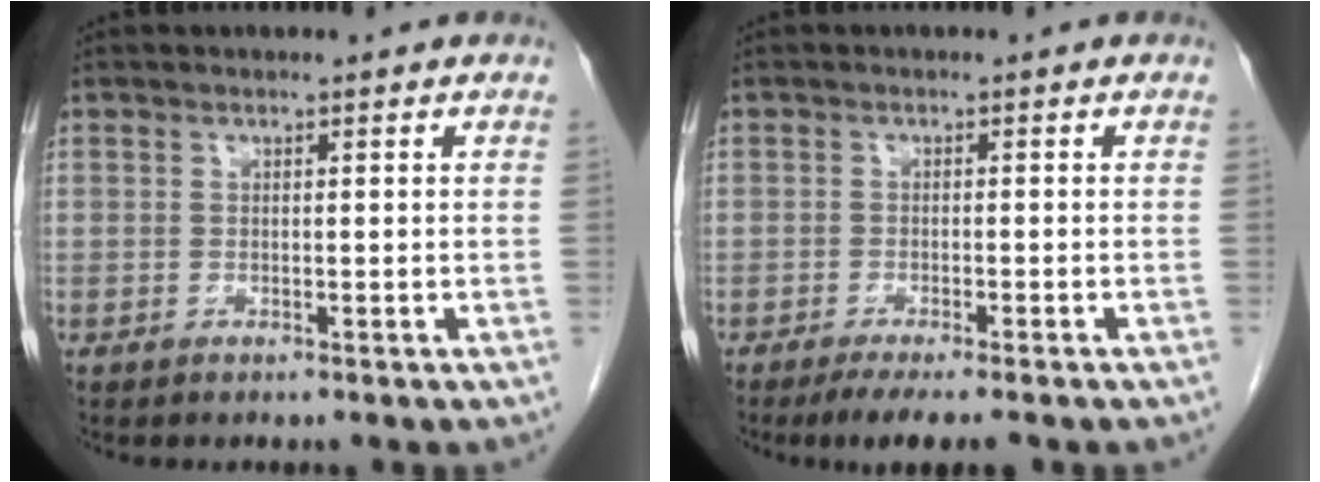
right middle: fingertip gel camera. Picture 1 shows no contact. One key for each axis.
{"total": 5.8, "fx": -4.6, "fy": 0.5, "fz": 3.5, "tx": -0.043, "ty": -0.011, "tz": -0.068}